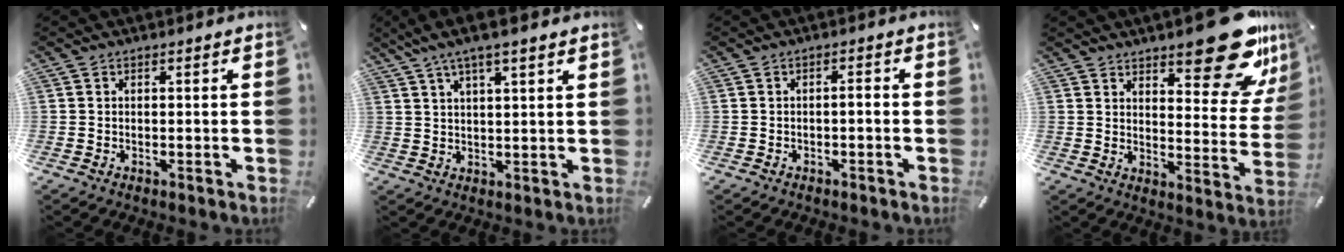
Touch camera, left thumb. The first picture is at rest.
{"total": 5.7, "force": [4.0, 0.8, 3.9], "torque": [-0.083, -0.010, 0.070]}
{"total": 1.6, "force": [-0.8, 0.4, 1.3], "torque": [-0.024, 0.004, -0.015]}
{"total": 20.4, "force": [14.4, 7.6, 12.3], "torque": [-0.144, -0.111, 0.241]}